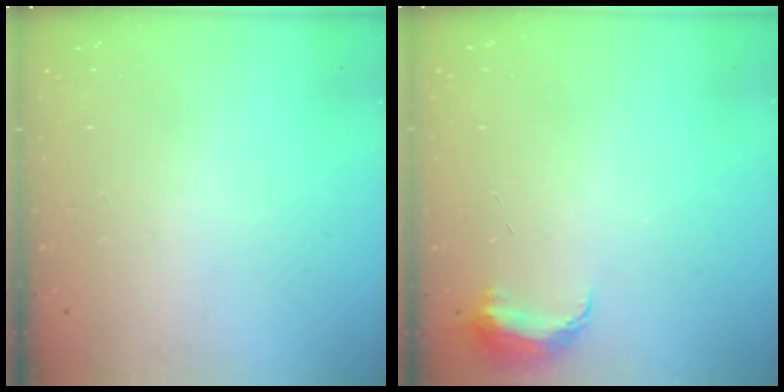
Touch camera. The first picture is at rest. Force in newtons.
{"total": 7.0, "press": 6.9, "slide": 0.6}